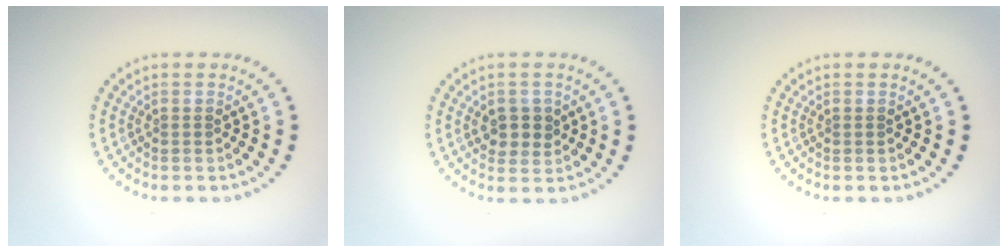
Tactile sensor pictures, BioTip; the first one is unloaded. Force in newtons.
{"total": 2.4, "press": 2.3, "slide": 0.6}
{"total": 0.0}